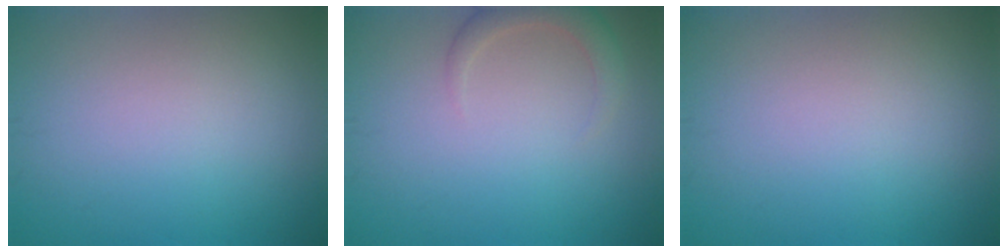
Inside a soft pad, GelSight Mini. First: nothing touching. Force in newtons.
{"total": 2.3, "press": 2.3, "slide": 0.2}
{"total": 0.0}